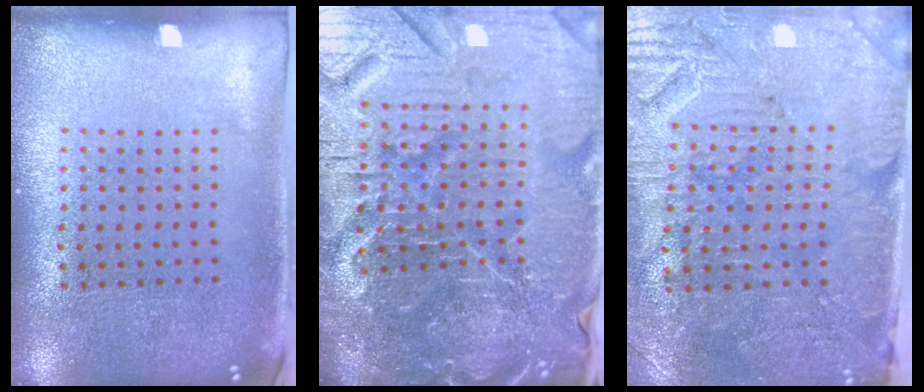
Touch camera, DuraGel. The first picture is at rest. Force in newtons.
{"total": 7.3, "press": 6.5, "slide": 3.4}
{"total": 3.5, "press": 3.3, "slide": 1.2}